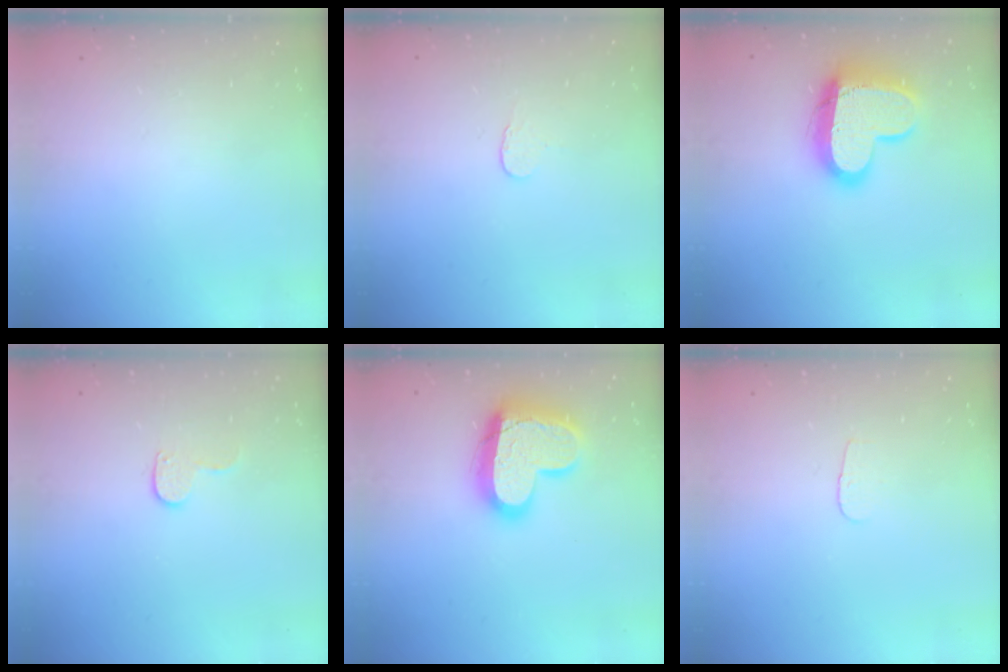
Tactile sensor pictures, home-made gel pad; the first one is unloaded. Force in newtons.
{"total": 3.4, "press": 3.4, "slide": 0.3}
{"total": 16.2, "press": 16.2, "slide": 1.4}
{"total": 6.4, "press": 6.4, "slide": 0.5}
{"total": 17.9, "press": 17.8, "slide": 1.6}
{"total": 2.9, "press": 2.8, "slide": 0.3}